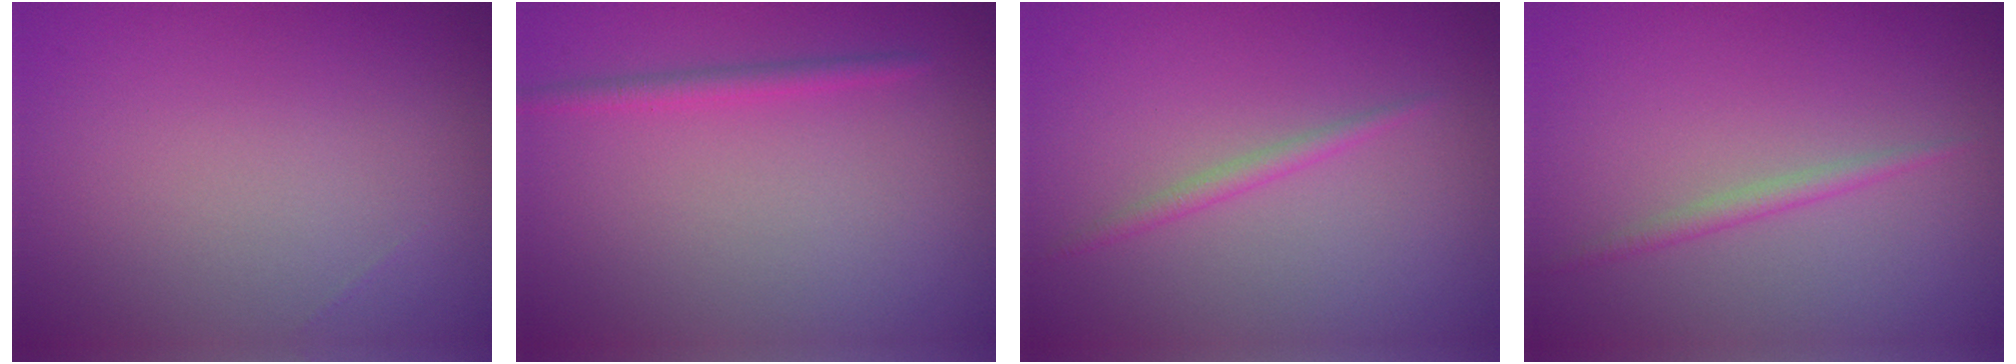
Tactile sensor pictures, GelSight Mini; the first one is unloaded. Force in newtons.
{"total": 1.5, "press": 1.5, "slide": 0.1}
{"total": 0.9, "press": 0.9, "slide": 0.1}
{"total": 1.2, "press": 1.2, "slide": 0.1}